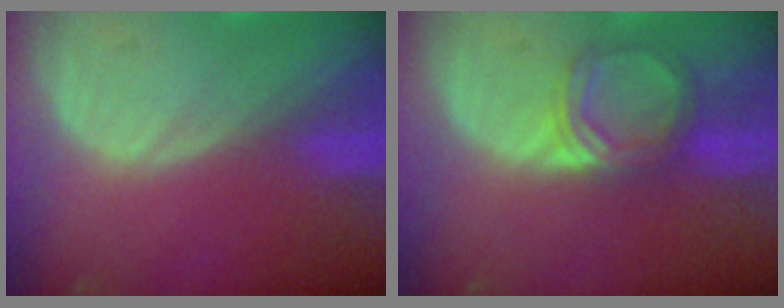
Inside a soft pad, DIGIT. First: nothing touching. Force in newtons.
{"total": 5.1, "press": 4.8, "slide": 1.8}